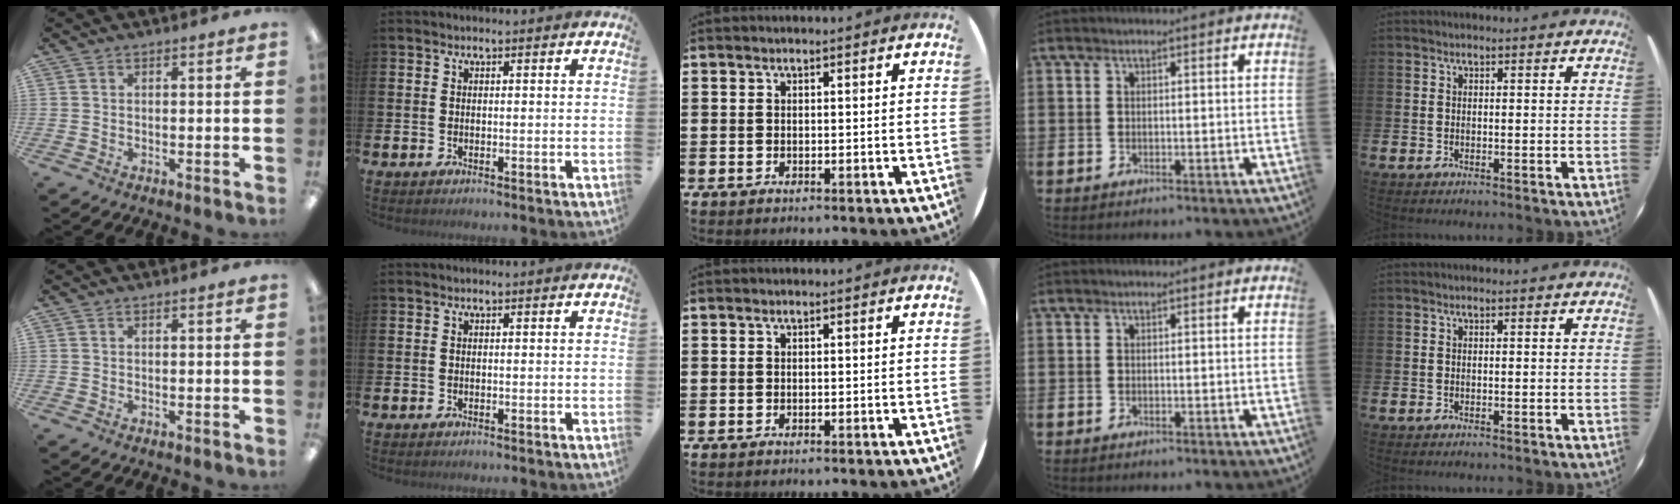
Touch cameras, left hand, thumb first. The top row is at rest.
{}